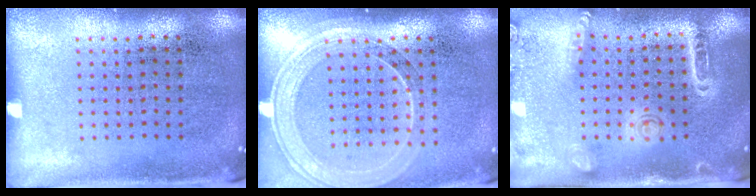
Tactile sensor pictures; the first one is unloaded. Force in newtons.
{"total": 1.7, "press": 1.5, "slide": 0.7}
{"total": 1.6, "press": 1.5, "slide": 0.5}